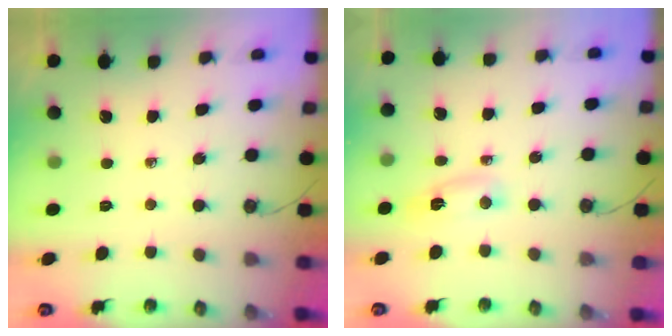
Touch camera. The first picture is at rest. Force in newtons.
{"total": 4.0, "press": 3.7, "slide": 1.4}